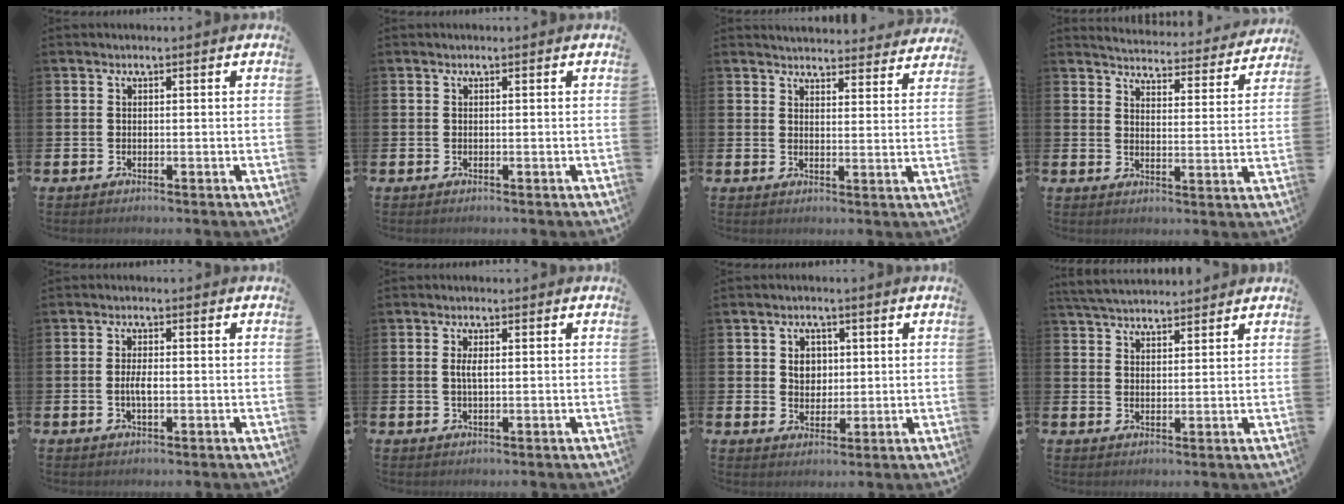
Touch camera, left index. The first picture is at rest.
{"total": 0.0}
{"total": 4.5, "force": [4.4, 0.7, 0.0], "torque": [-0.005, -0.031, 0.078]}
{"total": 4.3, "force": [4.3, 0.4, 0.2], "torque": [-0.020, -0.039, 0.070]}
{"total": 2.5, "force": [-0.3, 0.9, 2.3], "torque": [-0.041, 0.001, -0.007]}
{"total": 2.0, "force": [0.3, 0.7, 1.9], "torque": [-0.036, 0.004, 0.003]}
{"total": 3.2, "force": [1.0, 2.6, 1.6], "torque": [-0.014, 0.001, 0.010]}
{"total": 4.3, "force": [4.2, 0.9, 0.8], "torque": [-0.031, -0.014, 0.078]}